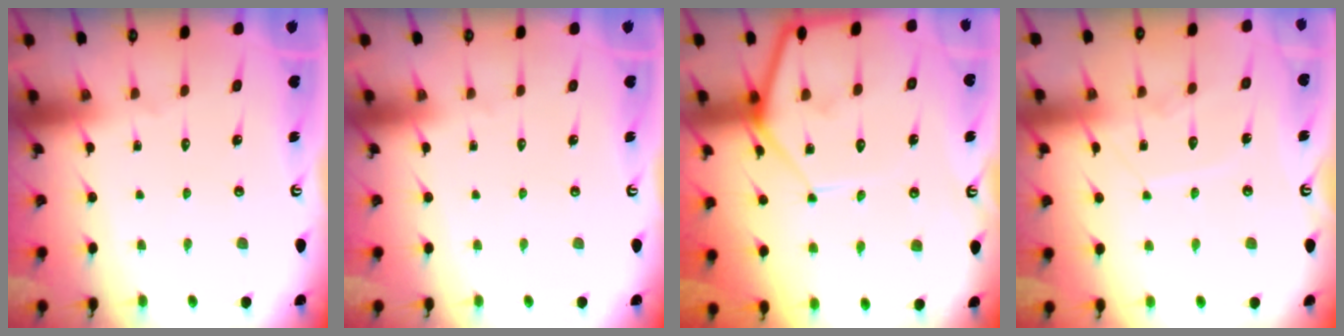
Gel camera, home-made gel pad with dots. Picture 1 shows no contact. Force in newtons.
{"total": 0.0}
{"total": 13.5, "press": 13.4, "slide": 0.9}
{"total": 8.2, "press": 8.2, "slide": 0.6}